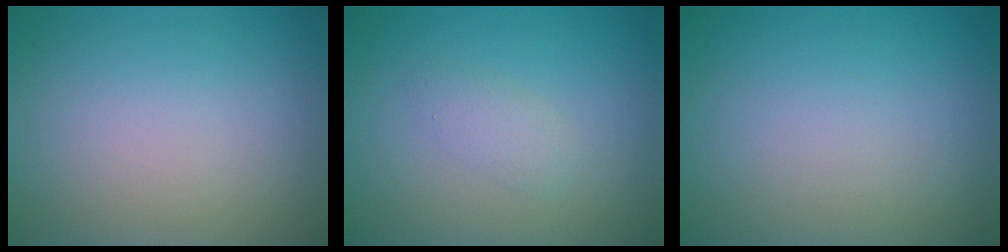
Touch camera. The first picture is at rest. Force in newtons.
{"total": 1.3, "press": 1.3, "slide": 0.0}
{"total": 0.0}